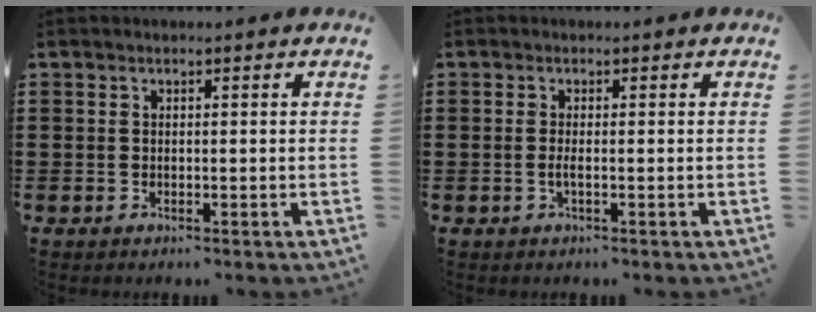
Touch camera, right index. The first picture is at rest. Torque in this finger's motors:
{"motor_torque": [2.14, 0.00, 0.01, 0.02]}